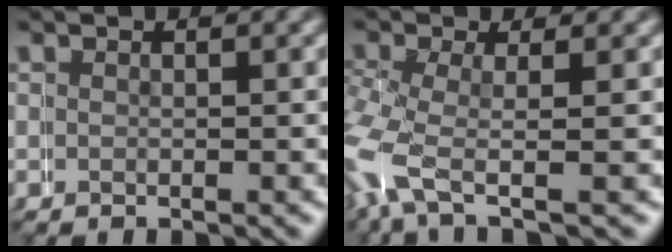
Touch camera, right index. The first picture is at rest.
{"total": 4.8, "force": [-1.8, 2.6, 3.6], "torque": [-0.104, -0.024, -0.018]}